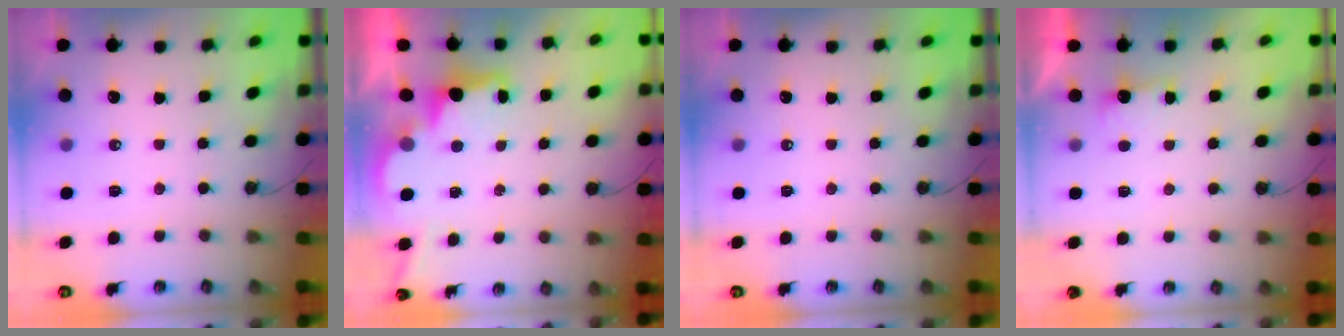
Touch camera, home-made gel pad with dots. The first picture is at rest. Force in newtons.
{"total": 2.7, "press": 2.6, "slide": 0.8}
{"total": 0.0}
{"total": 1.1, "press": 0.8, "slide": 0.7}